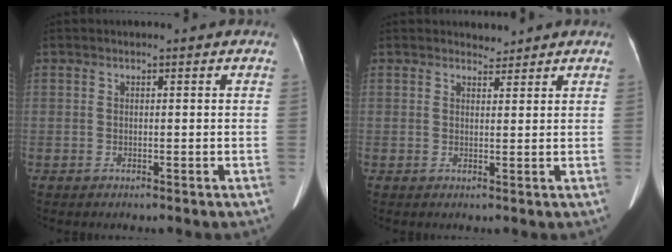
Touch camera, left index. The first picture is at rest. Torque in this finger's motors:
{"motor_torque": [0.90, -1.24, -0.05, 0.00]}